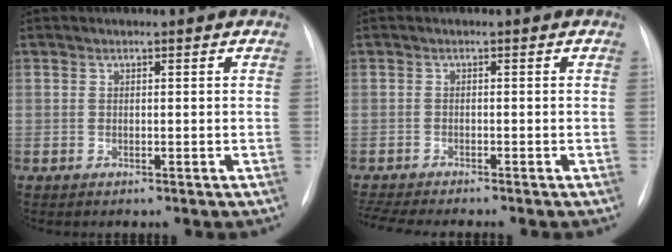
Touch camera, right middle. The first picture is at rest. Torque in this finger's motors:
{"motor_torque": [0.44, -0.44, 0.10, 0.02]}